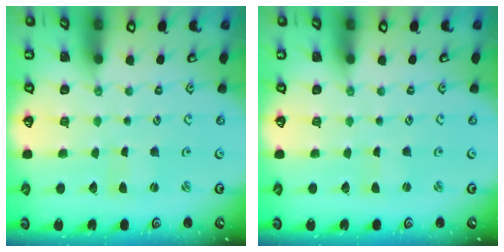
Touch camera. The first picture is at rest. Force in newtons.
{"total": 0.0}